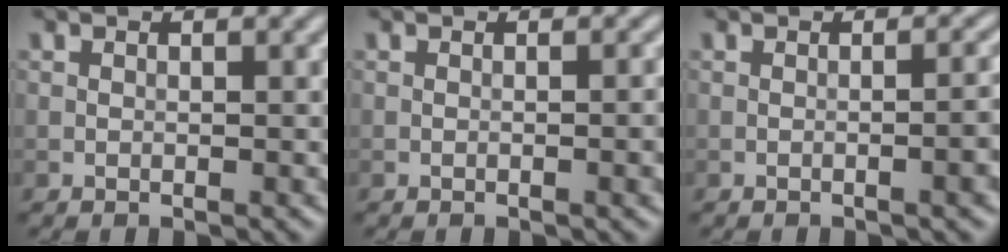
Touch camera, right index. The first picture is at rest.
{"total": 2.0, "force": [-0.3, 0.5, 1.9], "torque": [-0.020, 0.000, -0.006]}
{"total": 3.7, "force": [-0.7, 1.3, 3.4], "torque": [-0.020, 0.012, -0.011]}